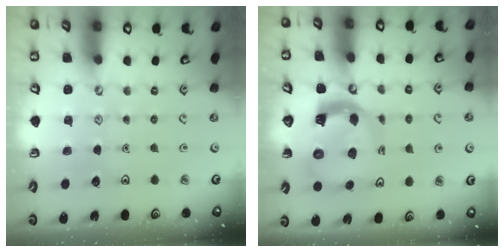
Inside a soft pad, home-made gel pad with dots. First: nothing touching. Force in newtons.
{"total": 8.4, "press": 8.3, "slide": 1.1}